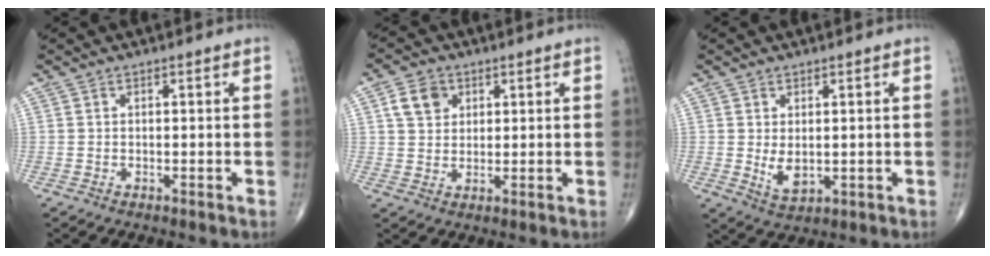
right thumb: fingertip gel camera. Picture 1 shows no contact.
{"total": 5.6, "force": [2.3, 4.3, 2.7], "torque": [-0.029, -0.004, 0.041]}
{"total": 4.0, "force": [0.2, 2.2, 3.3], "torque": [-0.050, -0.011, 0.015]}